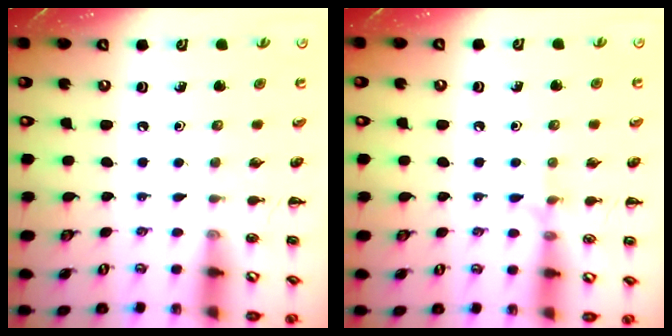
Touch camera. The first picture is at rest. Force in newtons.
{"total": 5.1, "press": 4.9, "slide": 1.3}